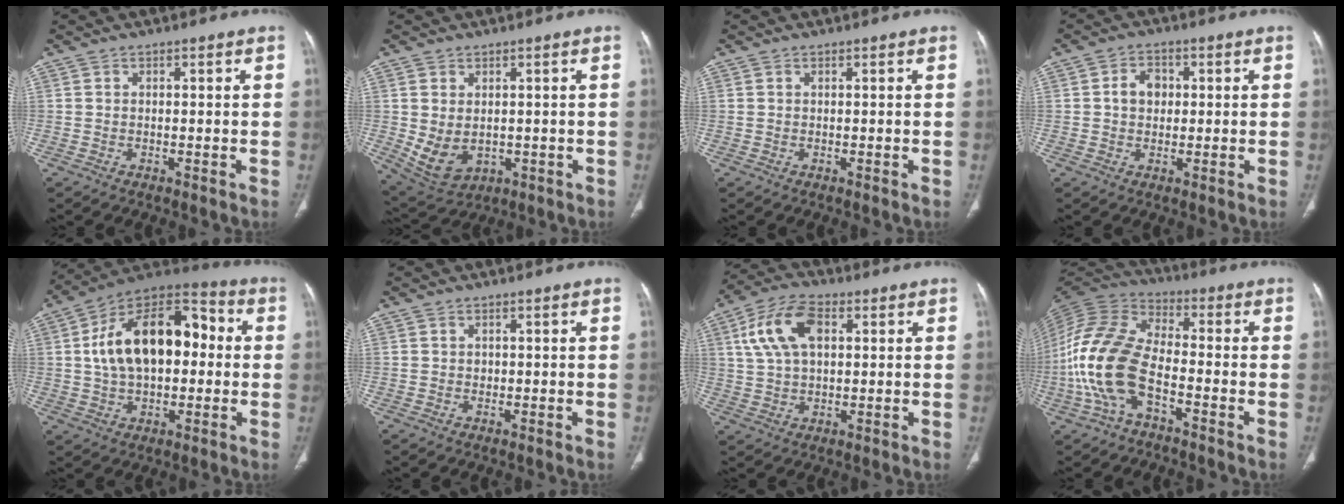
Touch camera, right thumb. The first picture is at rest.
{"total": 7.5, "force": [-0.3, 5.3, 5.3], "torque": [-0.092, -0.006, 0.022]}
{"total": 0.0}
{"total": 4.5, "force": [0.5, 3.5, 2.7], "torque": [-0.030, 0.010, 0.006]}
{"total": 21.1, "force": [2.0, 12.4, 16.9], "torque": [-0.257, 0.037, 0.028]}
{"total": 0.7, "force": [0.1, 0.6, 0.3], "torque": [-0.001, 0.001, 0.003]}
{"total": 11.6, "force": [3.4, 6.6, 8.9], "torque": [-0.171, 0.013, 0.062]}
{"total": 15.9, "force": [-5.0, 8.1, 12.8], "torque": [-0.276, 0.037, -0.102]}